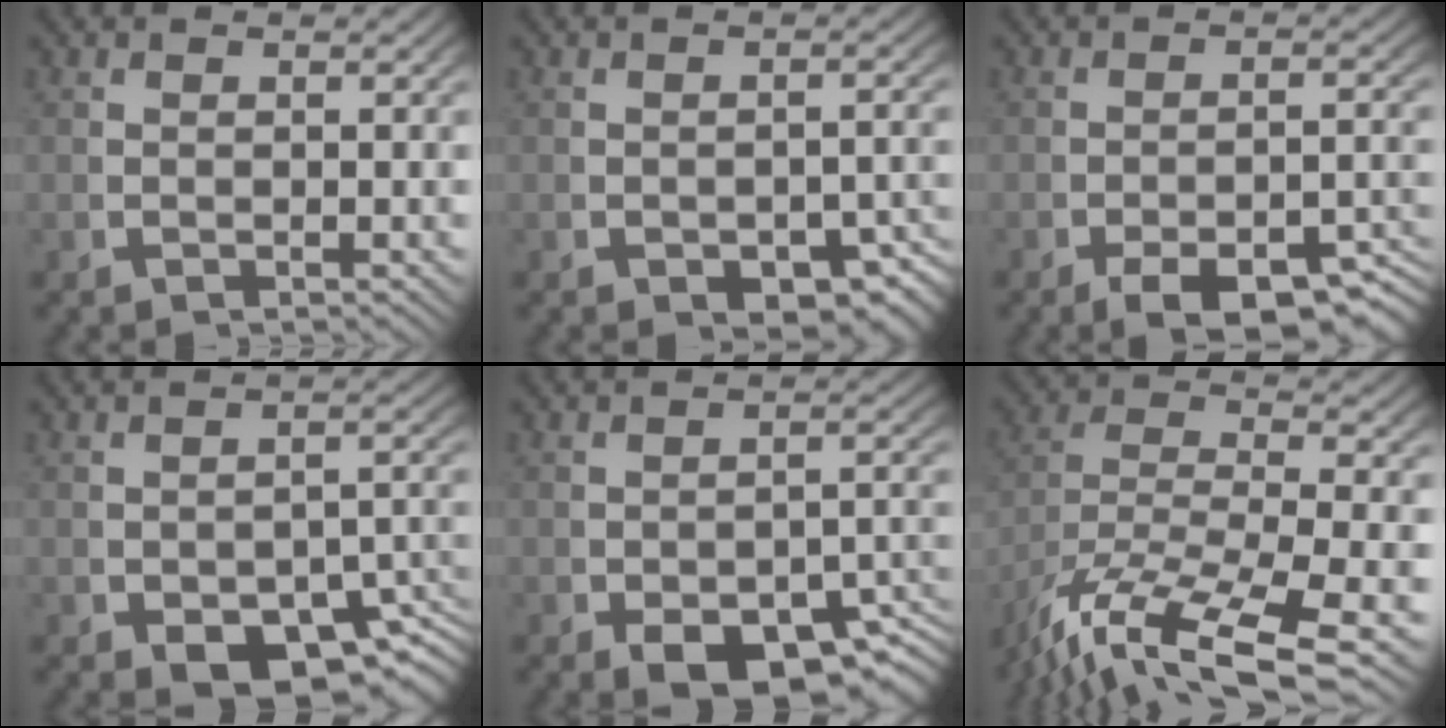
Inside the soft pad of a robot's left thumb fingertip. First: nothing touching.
{"total": 4.2, "force": [-1.9, 2.2, 3.0], "torque": [-0.044, -0.022, -0.018]}
{"total": 6.0, "force": [-3.8, 2.4, 4.0], "torque": [-0.055, -0.018, -0.051]}
{"total": 7.0, "force": [-3.6, 3.7, 4.8], "torque": [-0.075, -0.032, -0.035]}
{"total": 6.9, "force": [-3.6, 3.4, 4.8], "torque": [-0.073, -0.029, -0.040]}
{"total": 10.7, "force": [-2.6, 6.2, 8.2], "torque": [-0.193, -0.046, -0.014]}